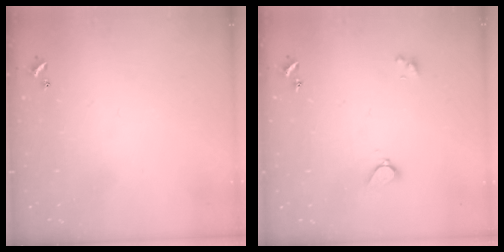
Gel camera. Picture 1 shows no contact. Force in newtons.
{"total": 2.2, "press": 2.2, "slide": 0.3}